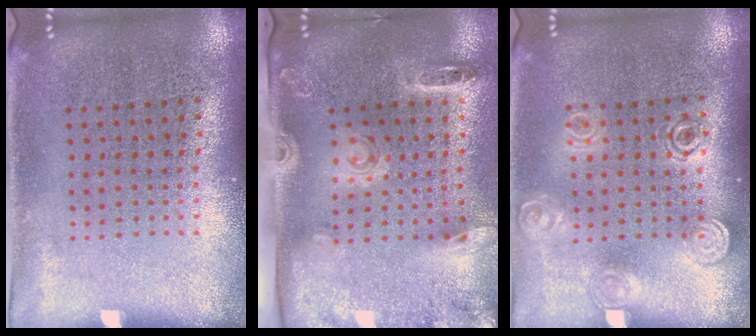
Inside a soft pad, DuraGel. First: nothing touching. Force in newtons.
{"total": 2.7, "press": 1.9, "slide": 2.0}
{"total": 1.4, "press": 1.2, "slide": 0.7}